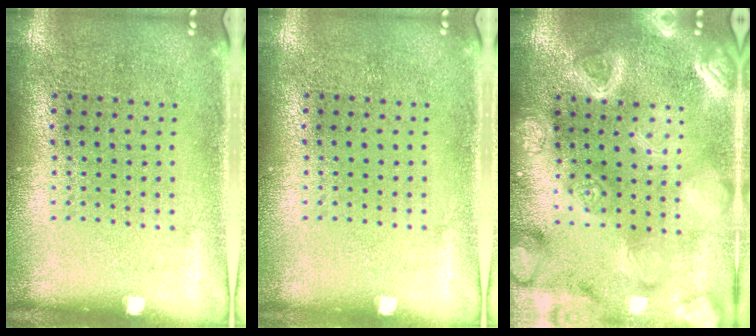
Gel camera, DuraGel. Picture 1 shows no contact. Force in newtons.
{"total": 0.0}
{"total": 5.6, "press": 5.5, "slide": 0.6}